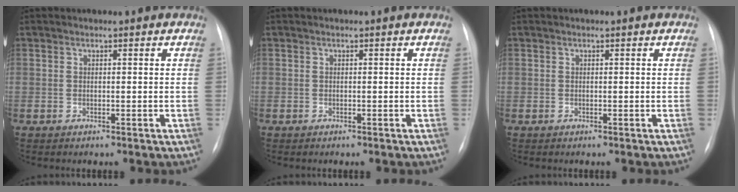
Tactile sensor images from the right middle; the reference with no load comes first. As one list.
[{"total": 0.0}, {"total": 0.0}]